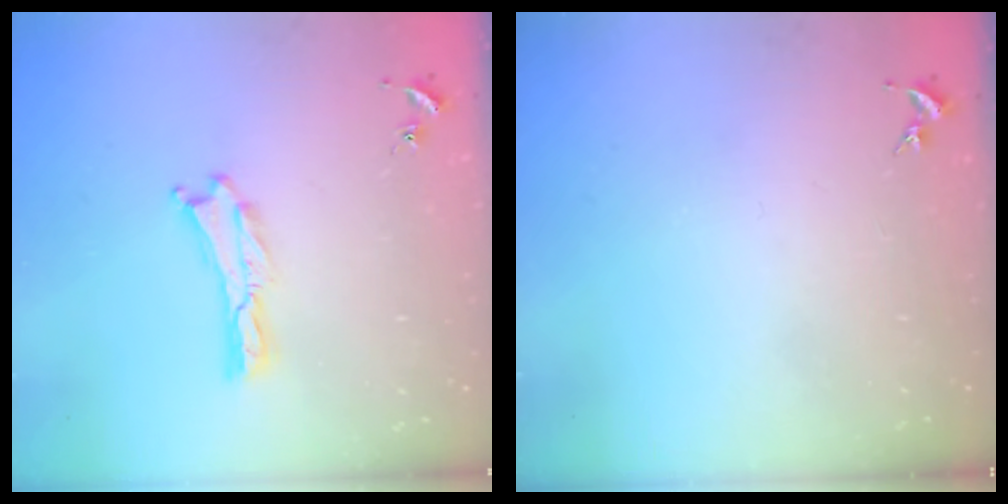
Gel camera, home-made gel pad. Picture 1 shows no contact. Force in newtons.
{"total": 0.0}